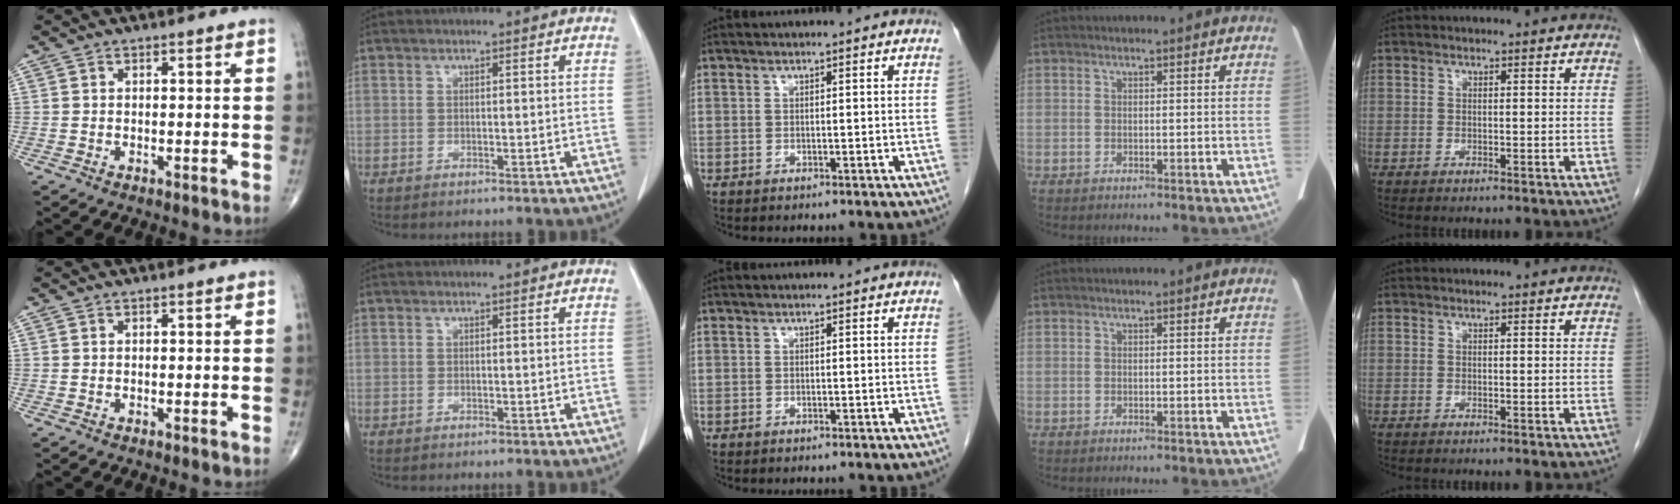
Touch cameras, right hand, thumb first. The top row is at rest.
{}